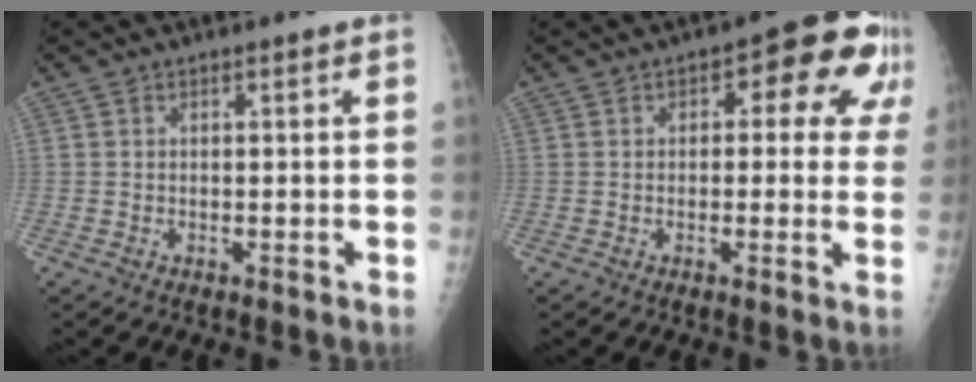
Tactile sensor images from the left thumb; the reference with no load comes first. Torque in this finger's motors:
{"motor_torque": [-0.10, 0.40, -0.17, -0.14, 0.07]}